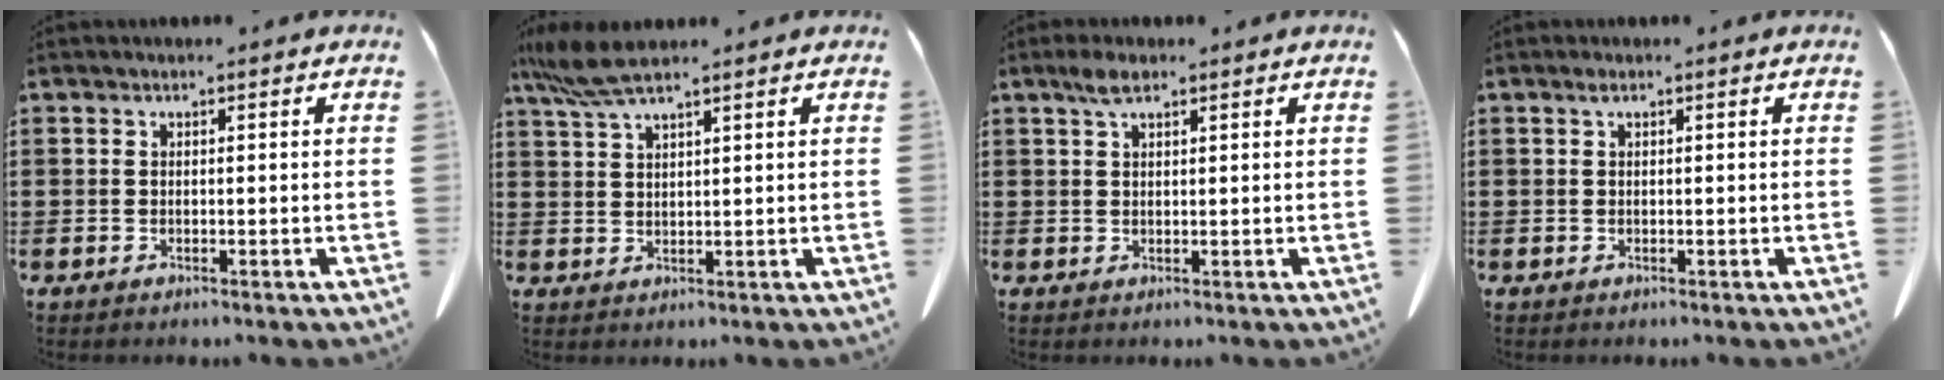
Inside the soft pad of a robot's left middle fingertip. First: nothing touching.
{"total": 5.9, "force": [4.6, 0.7, 3.7], "torque": [-0.089, -0.009, 0.083]}
{"total": 2.7, "force": [1.6, 0.9, 2.0], "torque": [-0.044, 0.003, 0.030]}
{"total": 0.5, "force": [0.3, 0.2, 0.4], "torque": [-0.010, 0.000, 0.007]}